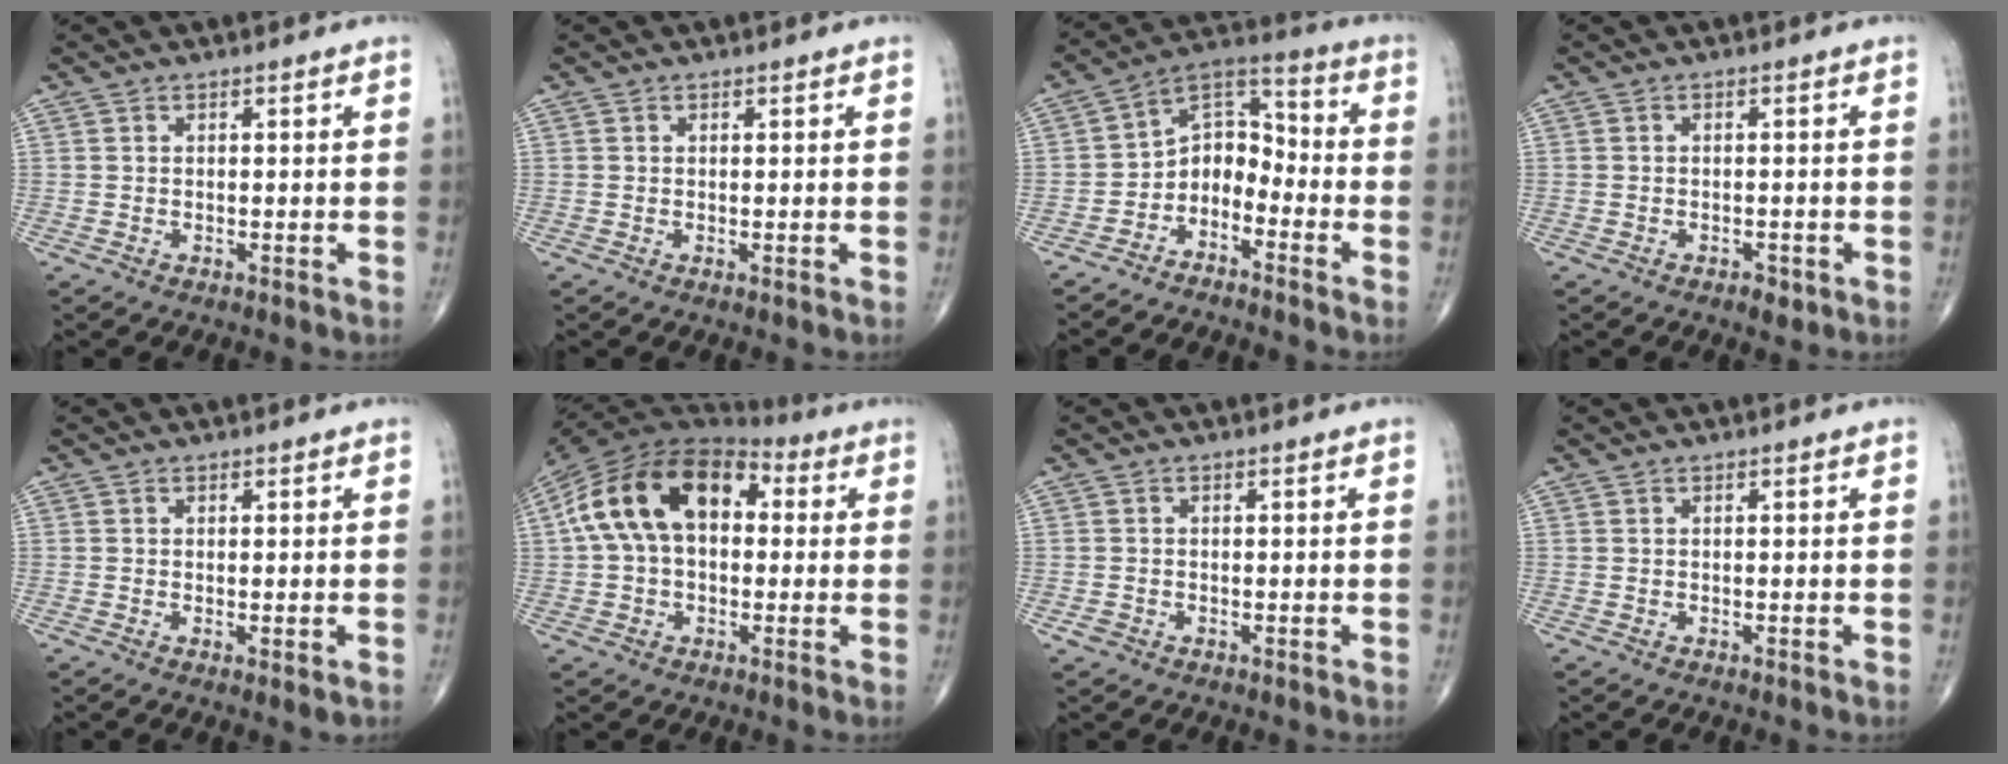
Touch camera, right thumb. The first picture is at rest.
{"total": 0.0}
{"total": 8.5, "force": [-4.5, 5.8, 4.2], "torque": [-0.037, 0.077, -0.101]}
{"total": 2.1, "force": [-1.2, 1.1, 1.3], "torque": [-0.016, 0.001, -0.015]}
{"total": 1.6, "force": [-0.3, 0.4, 1.5], "torque": [-0.028, -0.007, -0.002]}
{"total": 18.9, "force": [3.0, 11.9, 14.4], "torque": [-0.249, 0.041, 0.042]}
{"total": 1.4, "force": [-0.6, 1.2, 0.5], "torque": [-0.010, 0.005, -0.010]}
{"total": 0.0}